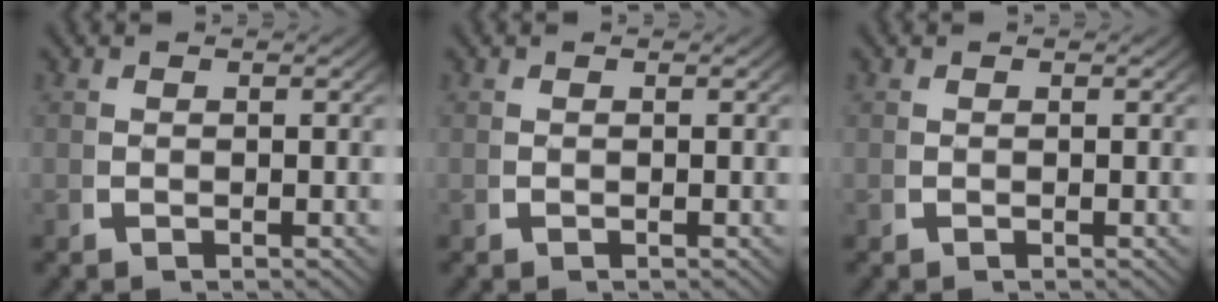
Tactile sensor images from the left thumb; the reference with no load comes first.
{"total": 0.0}
{"total": 0.0}